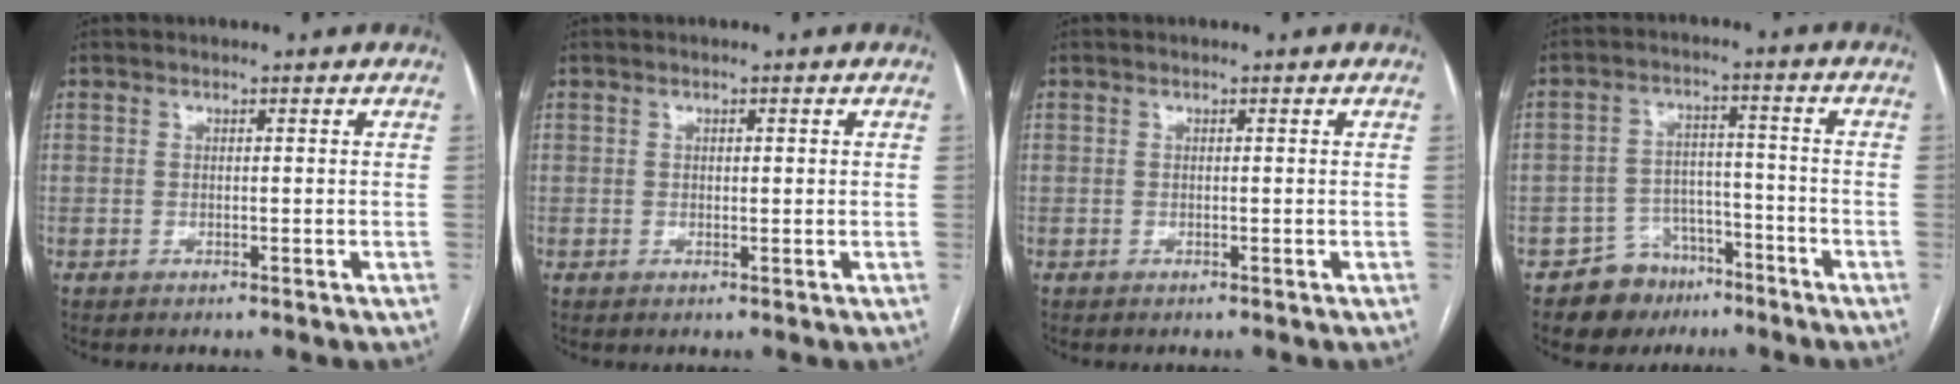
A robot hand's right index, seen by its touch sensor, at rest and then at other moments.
{"total": 0.8, "force": [0.3, 0.3, 0.7], "torque": [-0.008, 0.001, 0.004]}
{"total": 0.0}
{"total": 7.4, "force": [-5.1, 5.2, 0.8], "torque": [-0.004, 0.022, -0.077]}